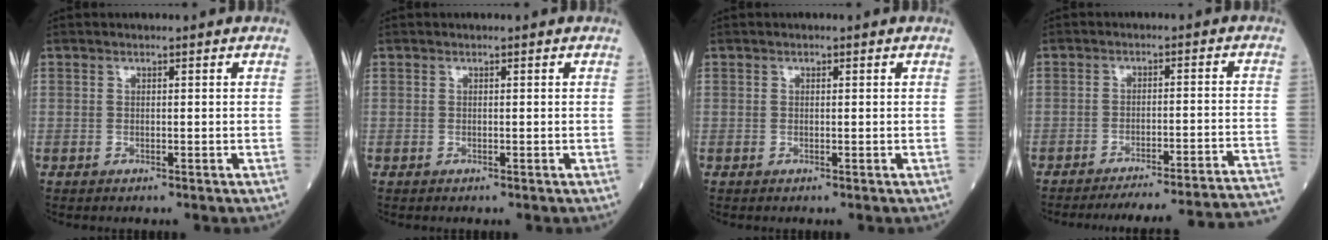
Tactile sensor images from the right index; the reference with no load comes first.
{"total": 0.0}
{"total": 0.0}
{"total": 22.6, "force": [-21.3, -1.6, 7.2], "torque": [-0.036, -0.018, -0.263]}